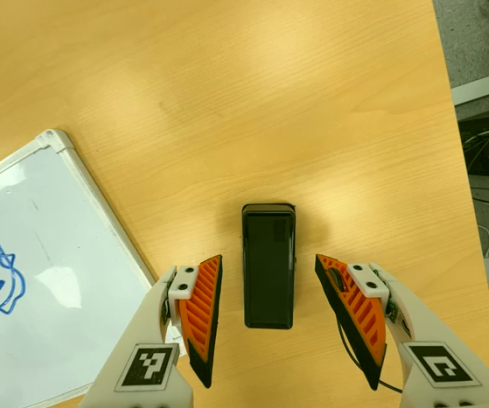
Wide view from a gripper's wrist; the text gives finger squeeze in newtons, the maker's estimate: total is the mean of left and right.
{"total": 0.0}